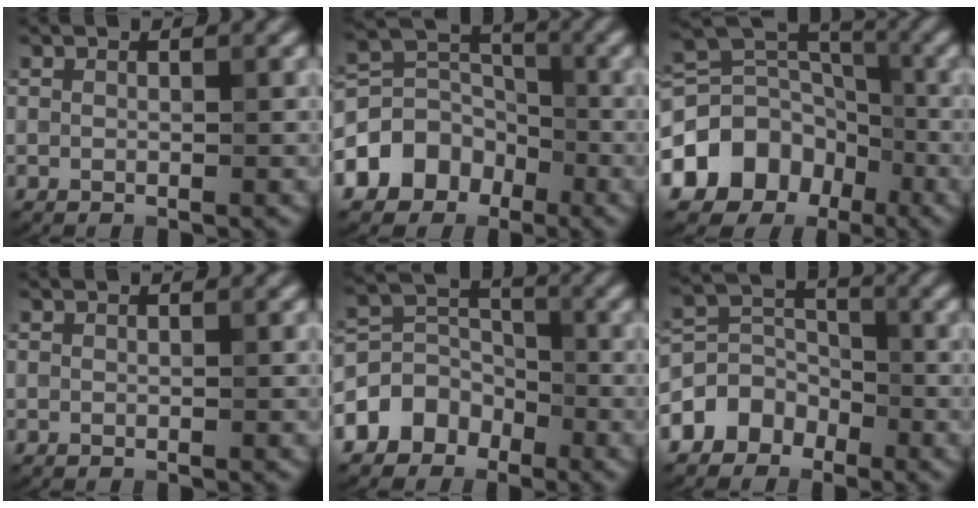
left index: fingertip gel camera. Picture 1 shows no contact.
{"total": 5.9, "force": [-2.9, 4.7, 2.2], "torque": [-0.026, 0.017, -0.068]}
{"total": 9.8, "force": [-4.5, 7.8, 3.7], "torque": [-0.086, 0.014, -0.090]}
{"total": 0.0}
{"total": 4.6, "force": [-2.5, 3.6, 1.4], "torque": [-0.008, 0.013, -0.062]}
{"total": 4.2, "force": [-2.4, 3.2, 1.2], "torque": [0.000, 0.012, -0.059]}